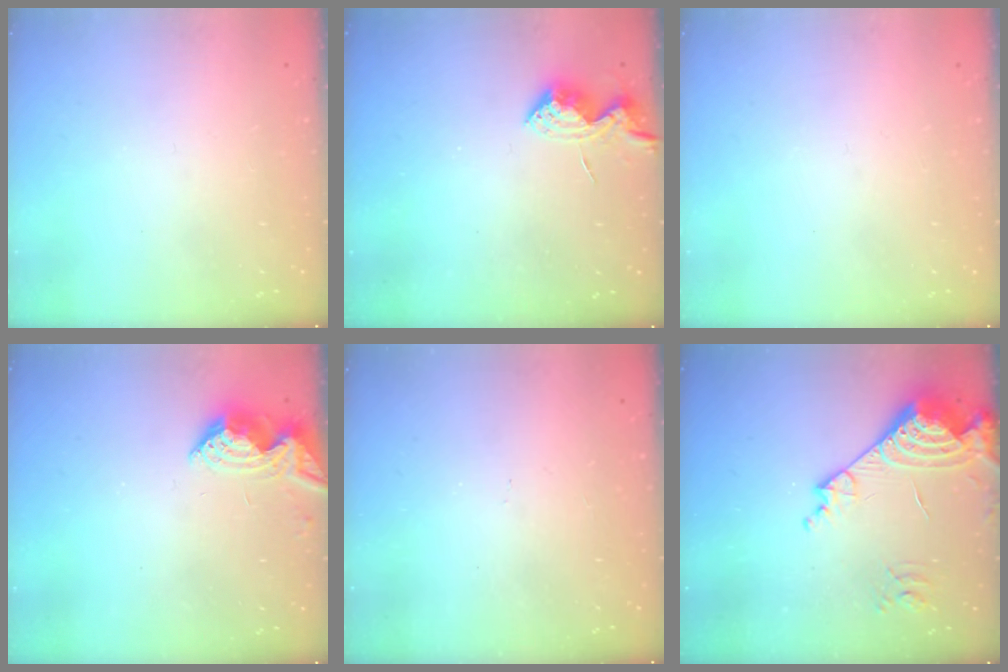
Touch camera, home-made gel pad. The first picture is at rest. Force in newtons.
{"total": 8.7, "press": 8.7, "slide": 0.1}
{"total": 0.0}
{"total": 8.1, "press": 8.1, "slide": 0.6}
{"total": 4.1, "press": 4.1, "slide": 0.6}
{"total": 17.7, "press": 17.6, "slide": 2.1}